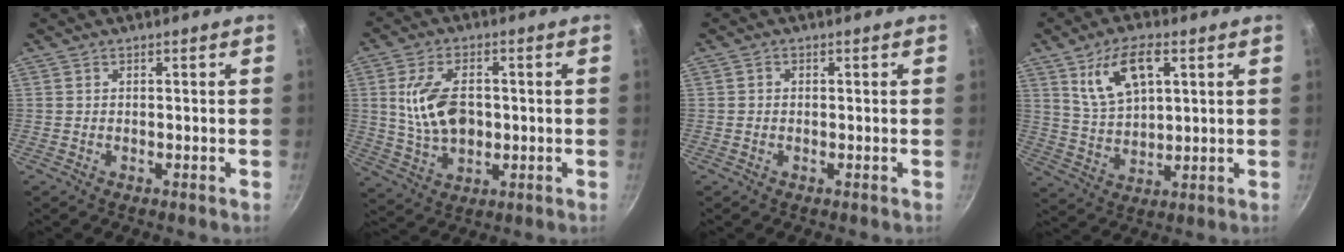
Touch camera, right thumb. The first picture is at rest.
{"total": 11.1, "force": [0.9, 6.8, 8.7], "torque": [-0.154, 0.000, 0.026]}
{"total": 0.7, "force": [-0.1, 0.6, 0.3], "torque": [-0.002, 0.002, -0.005]}
{"total": 10.6, "force": [4.7, 5.1, 8.0], "torque": [-0.135, -0.010, 0.097]}